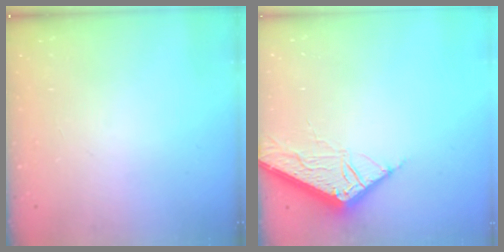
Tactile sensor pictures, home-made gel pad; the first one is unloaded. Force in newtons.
{"total": 6.8, "press": 6.8, "slide": 0.7}